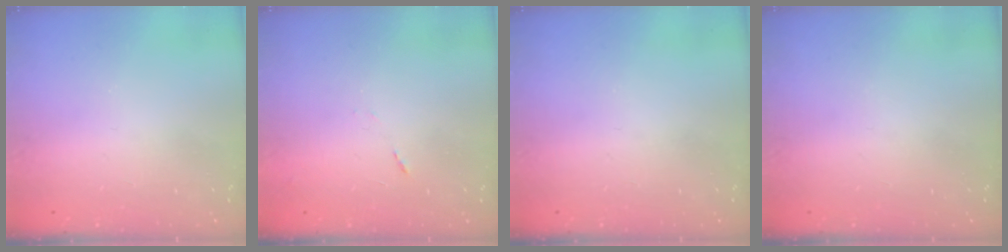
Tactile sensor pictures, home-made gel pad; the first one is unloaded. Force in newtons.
{"total": 5.3, "press": 5.3, "slide": 0.5}
{"total": 0.0}
{"total": 0.0}